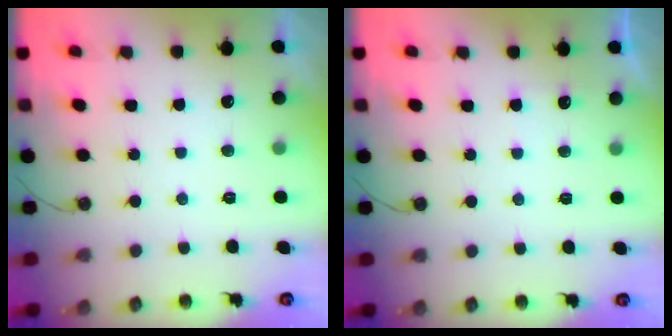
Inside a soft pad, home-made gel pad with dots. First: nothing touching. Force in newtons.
{"total": 2.8, "press": 2.8, "slide": 0.5}